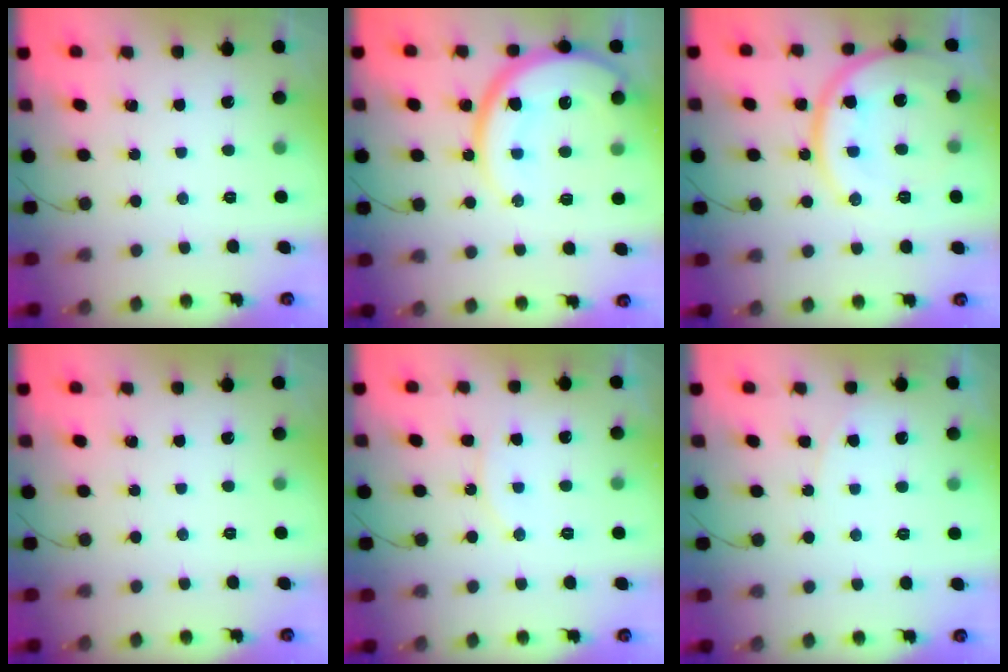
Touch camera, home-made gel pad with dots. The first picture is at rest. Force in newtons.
{"total": 17.6, "press": 17.5, "slide": 1.5}
{"total": 19.1, "press": 19.0, "slide": 2.5}
{"total": 0.0}
{"total": 9.3, "press": 9.3, "slide": 0.6}
{"total": 4.6, "press": 4.3, "slide": 1.6}